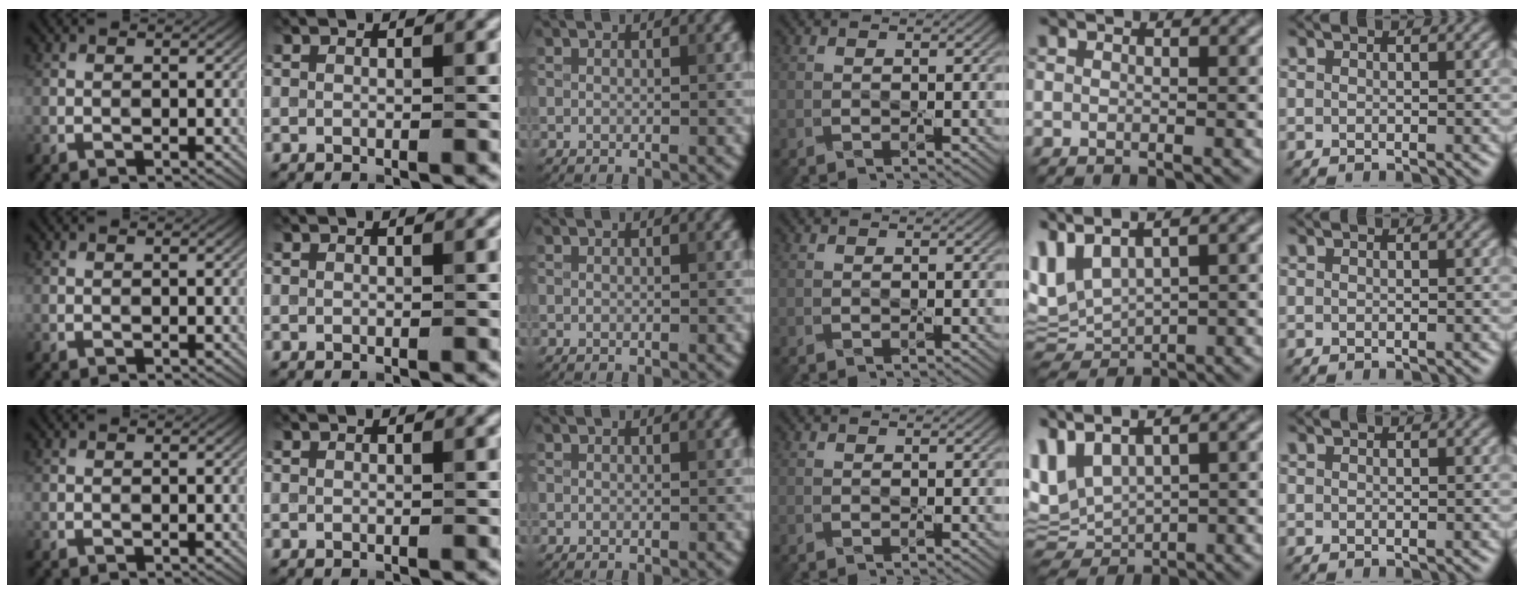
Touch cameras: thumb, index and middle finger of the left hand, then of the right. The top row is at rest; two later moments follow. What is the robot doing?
{"motion": "press", "object": "sticker"}